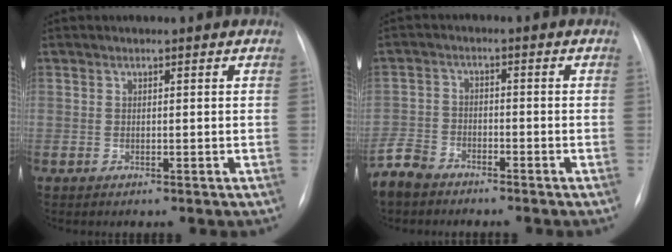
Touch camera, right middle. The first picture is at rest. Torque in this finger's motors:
{"motor_torque": [1.00, -1.03, 0.52, 0.19]}